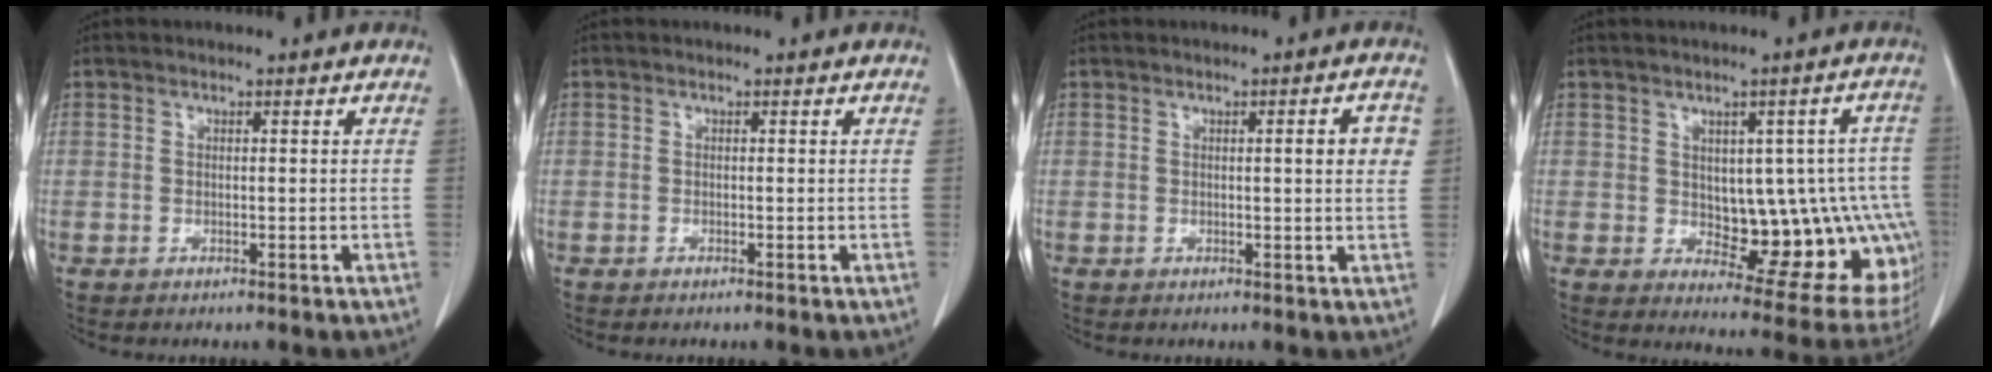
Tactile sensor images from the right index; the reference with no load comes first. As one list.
[{"total": 0.0}, {"total": 3.5, "force": [0.7, 0.5, 3.3], "torque": [-0.040, 0.003, 0.006]}, {"total": 15.1, "force": [-0.9, 6.5, 13.6], "torque": [-0.118, 0.019, 0.010]}]